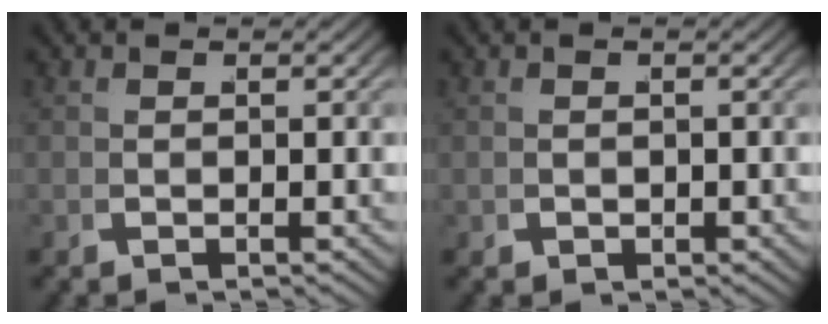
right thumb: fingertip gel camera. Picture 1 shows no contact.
{"total": 1.1, "force": [-0.3, 1.0, 0.4], "torque": [-0.009, -0.010, 0.000]}